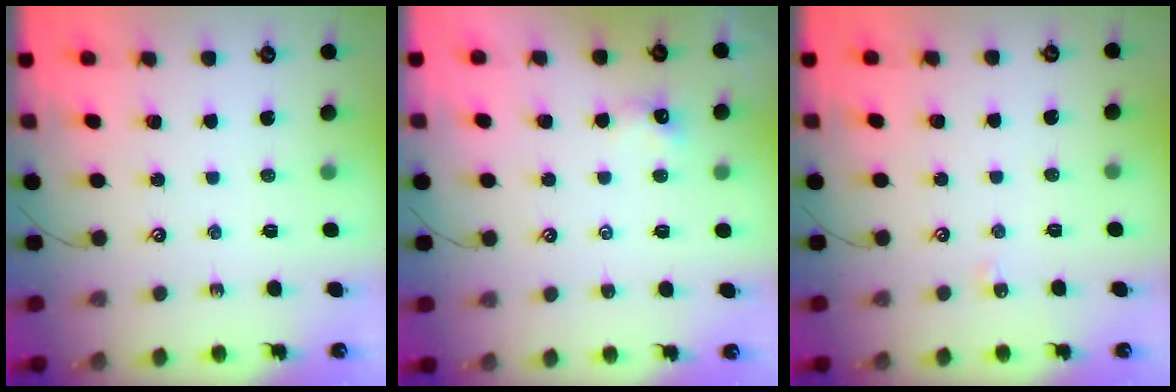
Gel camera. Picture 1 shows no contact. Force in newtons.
{"total": 0.6, "press": 0.4, "slide": 0.4}
{"total": 2.9, "press": 2.9, "slide": 0.4}